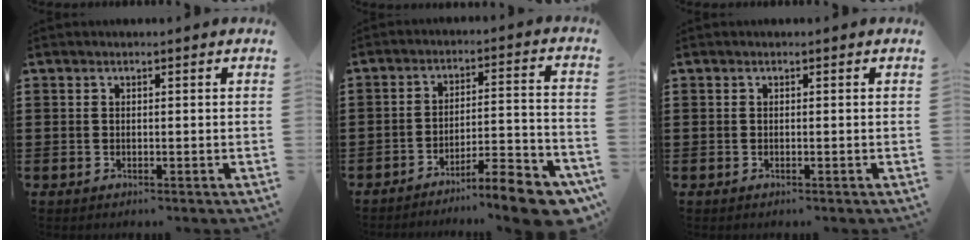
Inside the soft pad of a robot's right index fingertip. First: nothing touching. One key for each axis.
{"total": 9.3, "fx": -7.9, "fy": 0.8, "fz": 5.0, "tx": -0.067, "ty": 0.017, "tz": -0.147}
{"total": 0.0}